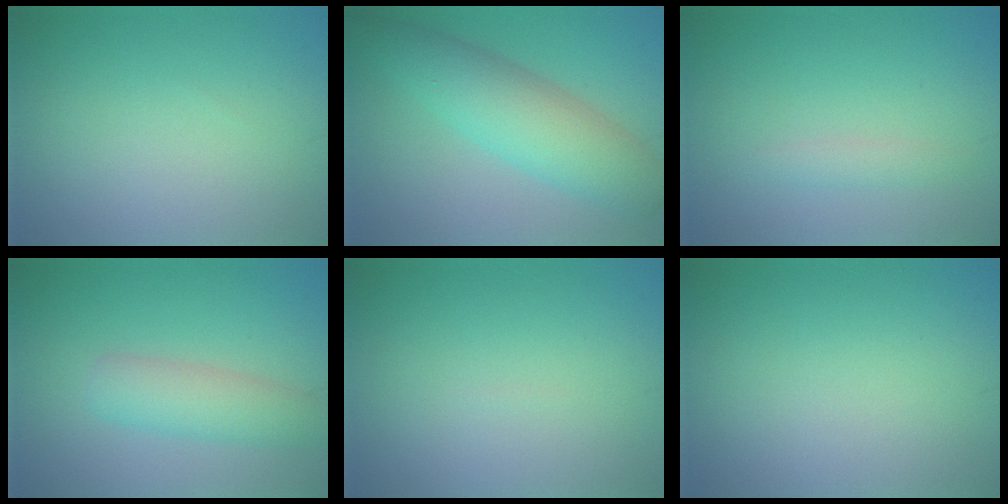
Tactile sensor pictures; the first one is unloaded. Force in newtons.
{"total": 6.2, "press": 6.2, "slide": 0.1}
{"total": 1.1, "press": 1.1, "slide": 0.1}
{"total": 3.5, "press": 3.5, "slide": 0.1}
{"total": 0.0}
{"total": 0.0}